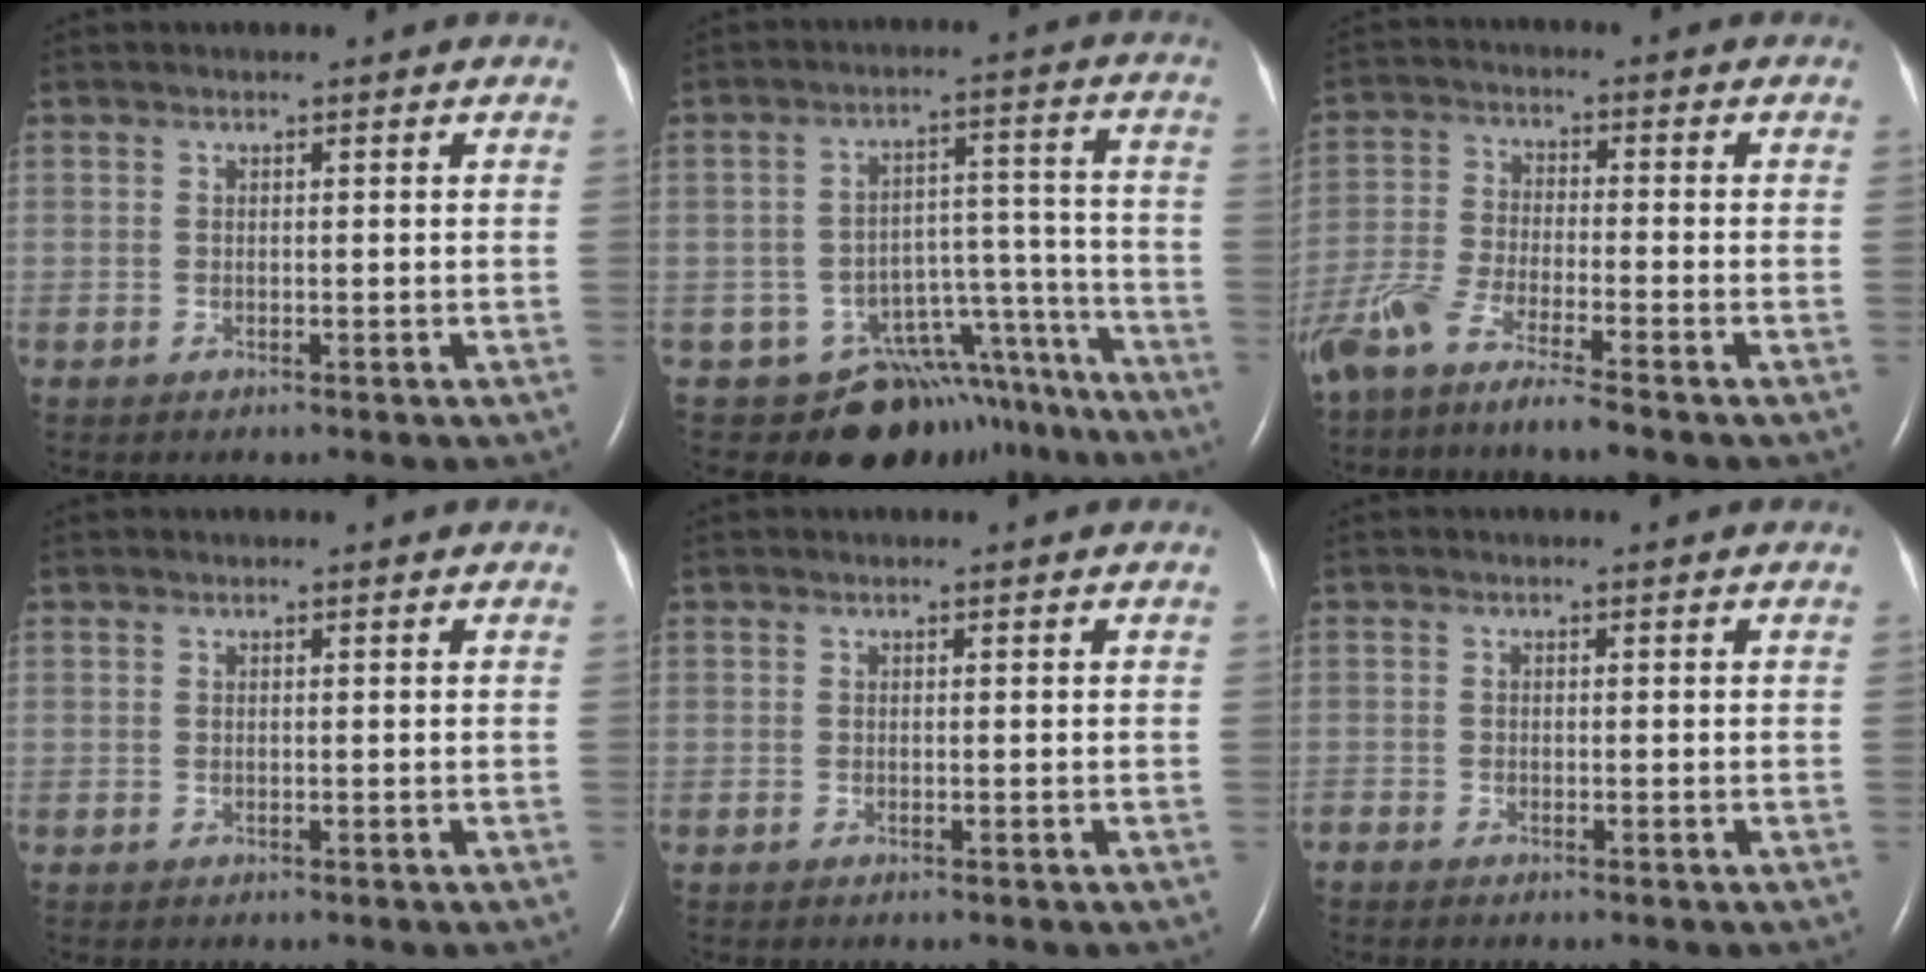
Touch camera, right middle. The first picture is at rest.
{"total": 14.6, "force": [-12.5, 6.9, 2.8], "torque": [-0.010, 0.071, -0.162]}
{"total": 8.5, "force": [-6.9, -0.1, 5.0], "torque": [-0.106, -0.023, -0.133]}
{"total": 0.0}
{"total": 0.0}
{"total": 1.0, "force": [-0.9, 0.2, 0.2], "torque": [-0.007, -0.002, -0.019]}